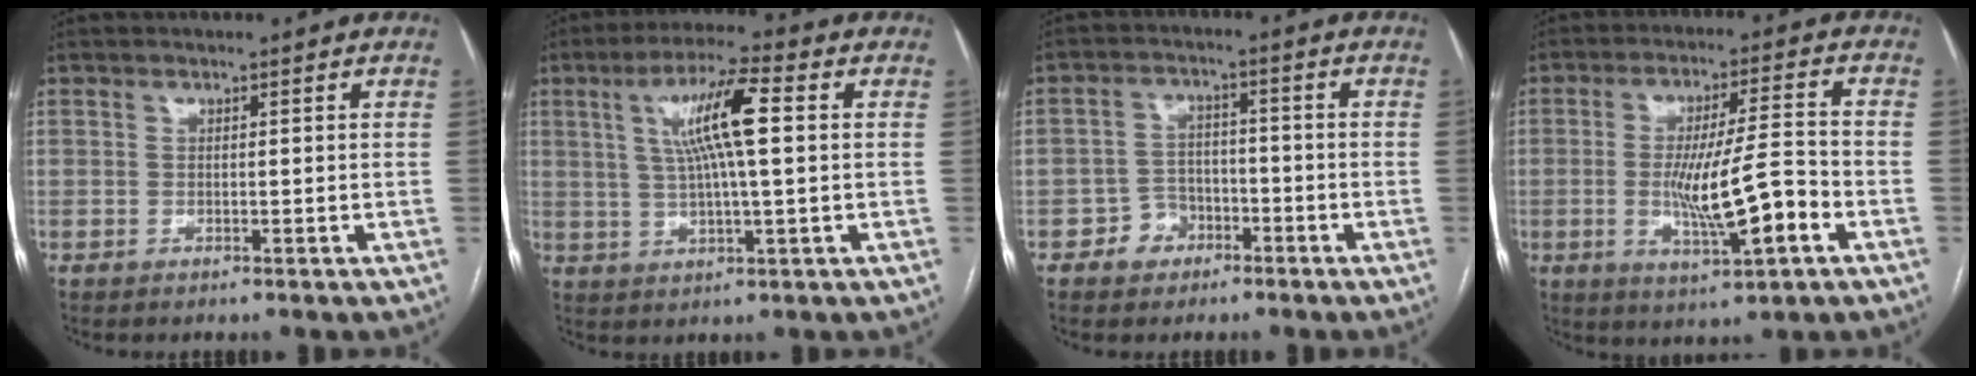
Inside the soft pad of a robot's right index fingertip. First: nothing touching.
{"total": 10.0, "force": [2.3, 0.8, 9.7], "torque": [-0.180, 0.013, 0.040]}
{"total": 4.6, "force": [-2.5, 3.7, 1.1], "torque": [-0.011, 0.017, -0.039]}
{"total": 12.1, "force": [-3.4, 1.2, 11.5], "torque": [-0.201, -0.003, -0.052]}